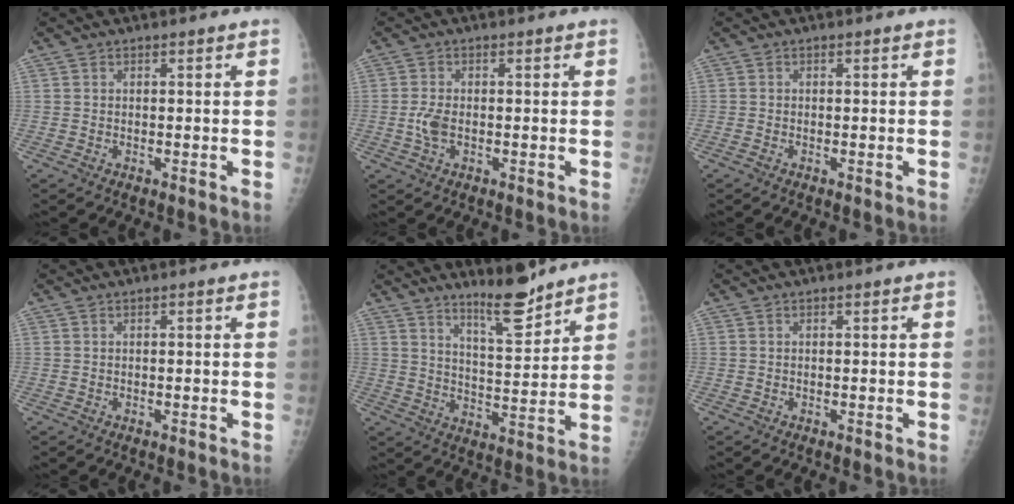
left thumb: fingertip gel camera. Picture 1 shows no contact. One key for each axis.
{"total": 3.0, "fx": -0.4, "fy": 1.6, "fz": 2.5, "tx": -0.057, "ty": 0.000, "tz": -0.011}
{"total": 0.0}
{"total": 0.0}
{"total": 7.3, "fx": 6.1, "fy": 1.2, "fz": 3.9, "tx": -0.052, "ty": -0.057, "tz": 0.104}
{"total": 0.0}